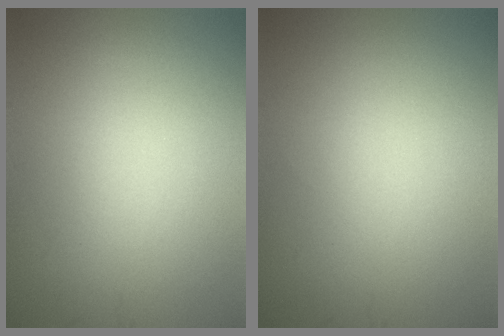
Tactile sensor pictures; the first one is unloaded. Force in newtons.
{"total": 0.0}